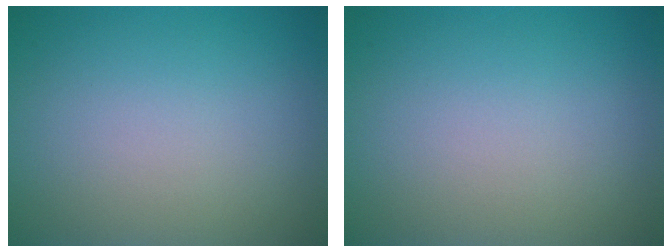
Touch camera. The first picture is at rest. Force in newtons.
{"total": 0.0}